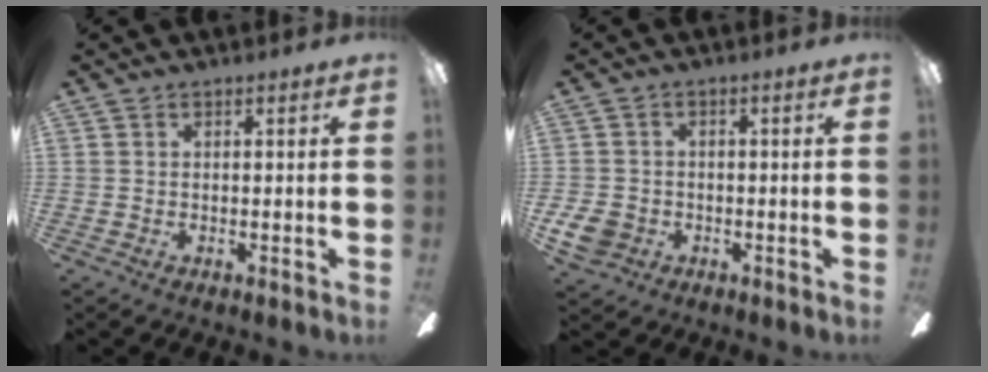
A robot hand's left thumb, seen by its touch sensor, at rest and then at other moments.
{"total": 5.7, "force": [-2.1, 4.6, 2.5], "torque": [-0.060, 0.011, -0.042]}